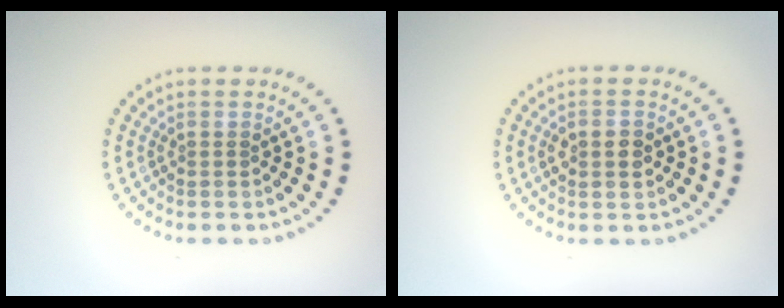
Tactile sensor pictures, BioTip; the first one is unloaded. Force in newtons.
{"total": 2.7, "press": 2.7, "slide": 0.2}